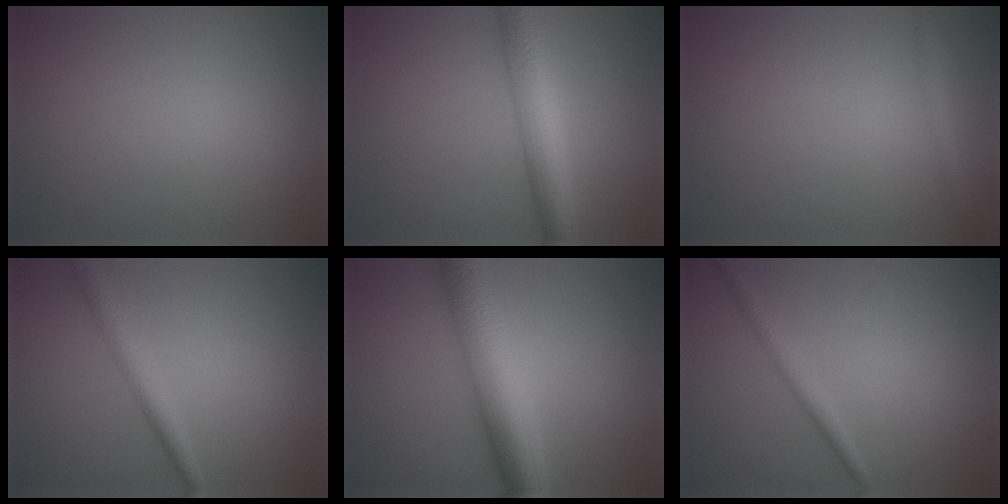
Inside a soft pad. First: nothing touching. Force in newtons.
{"total": 6.0, "press": 6.0, "slide": 0.2}
{"total": 1.3, "press": 1.3, "slide": 0.1}
{"total": 2.6, "press": 2.6, "slide": 0.0}
{"total": 8.1, "press": 8.1, "slide": 0.1}
{"total": 1.8, "press": 1.8, "slide": 0.0}